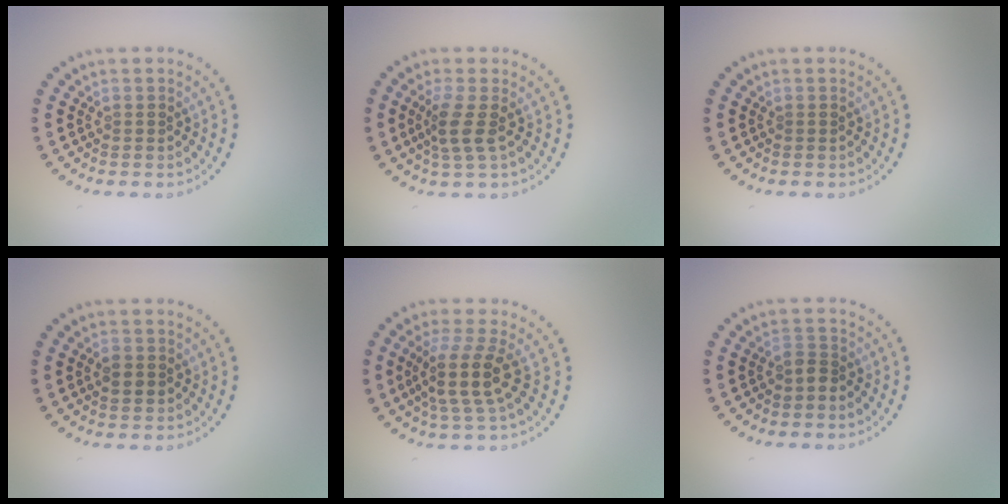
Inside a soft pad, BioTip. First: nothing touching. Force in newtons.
{"total": 2.5, "press": 1.9, "slide": 1.6}
{"total": 0.0}
{"total": 1.9, "press": 1.9, "slide": 0.1}
{"total": 4.2, "press": 3.2, "slide": 2.7}
{"total": 1.6, "press": 1.3, "slide": 1.0}